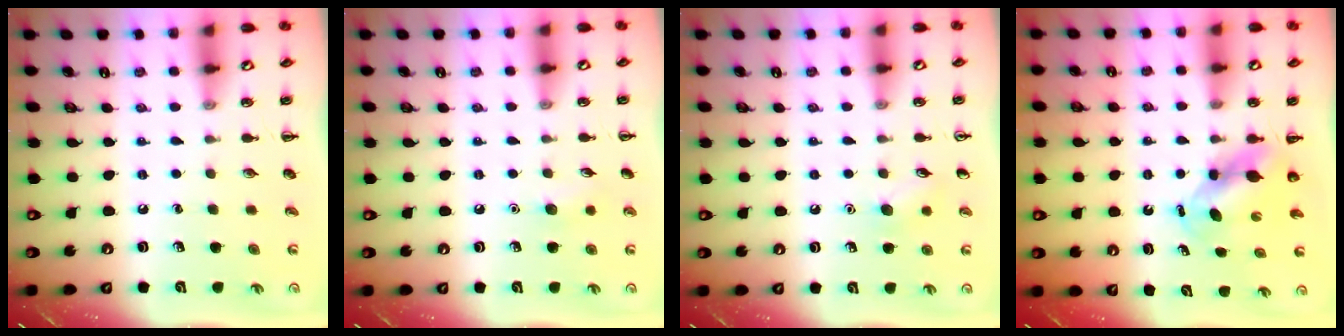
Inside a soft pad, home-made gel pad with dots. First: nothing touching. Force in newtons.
{"total": 5.9, "press": 5.7, "slide": 1.5}
{"total": 6.5, "press": 6.2, "slide": 1.9}
{"total": 6.5, "press": 6.4, "slide": 1.1}